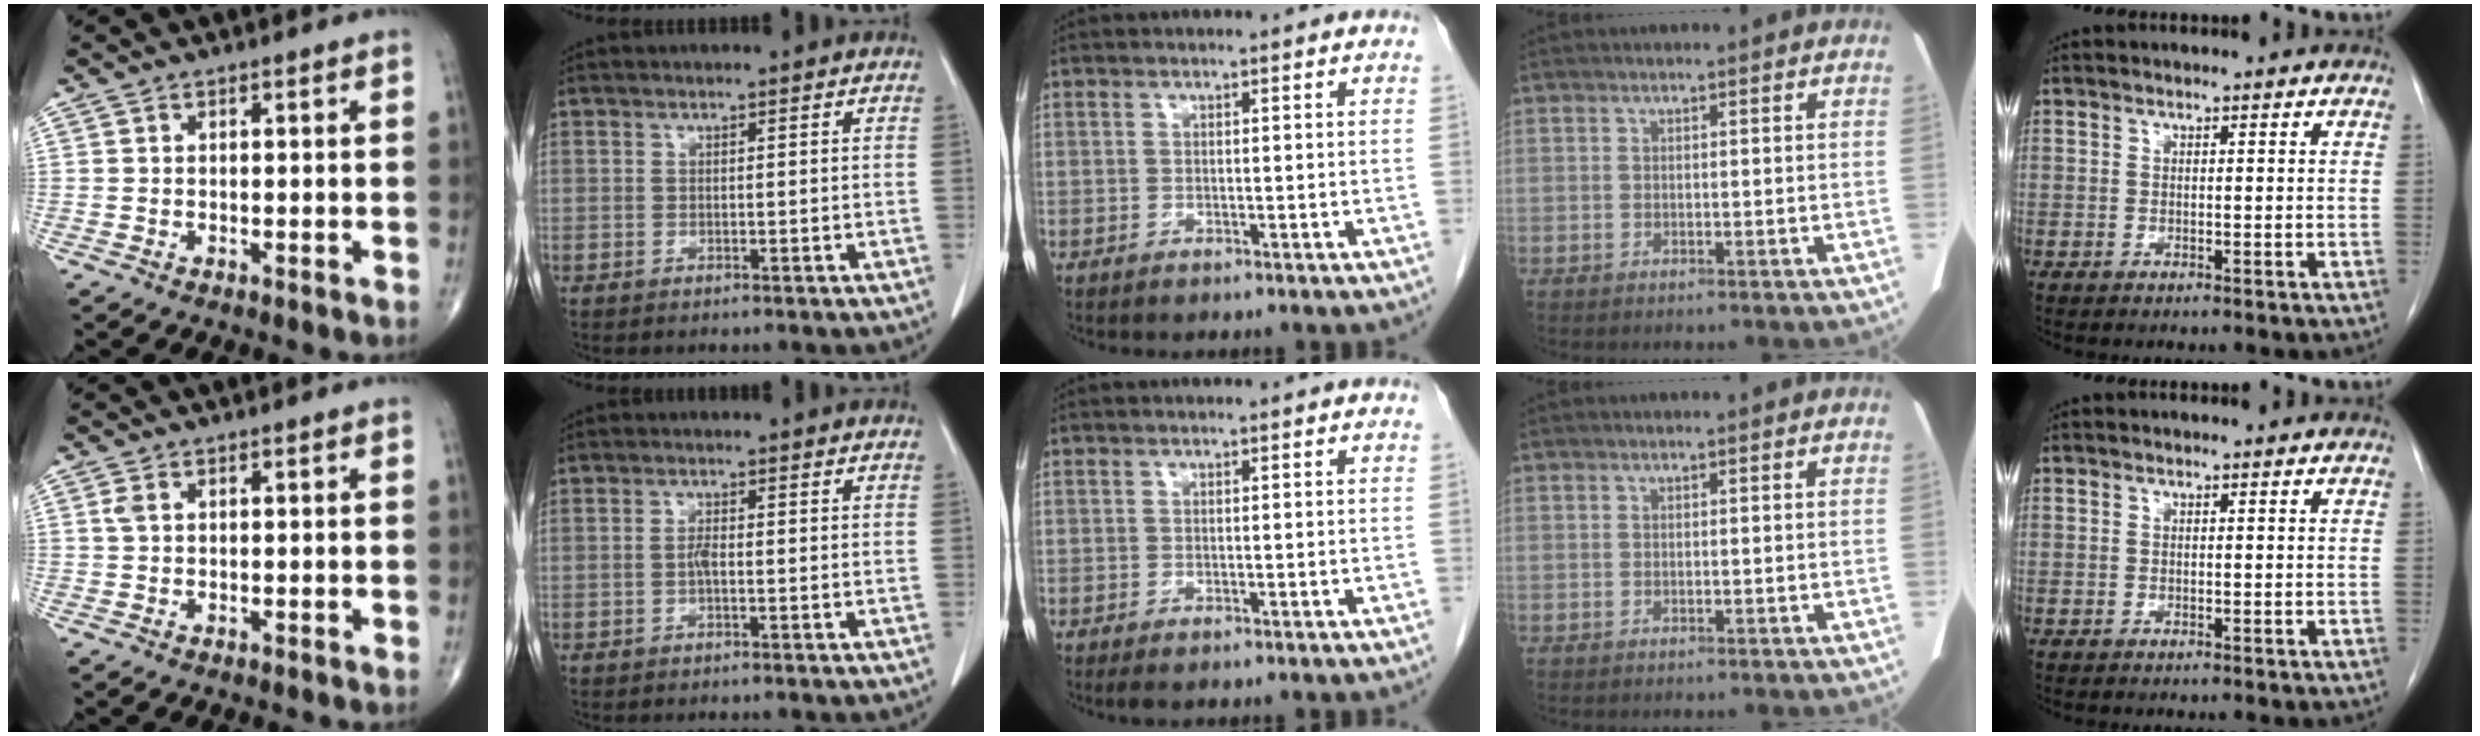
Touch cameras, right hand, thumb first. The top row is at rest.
{"thumb": {"total": 1.4, "force": [0.5, 0.8, 1.0], "torque": [-0.029, 0.008, 0.013]}, "index": {"total": 1.4, "force": [-0.3, 0.3, 1.3], "torque": [-0.028, 0.002, -0.008]}, "middle": {"total": 0.9, "force": [-0.5, 0.5, 0.7], "torque": [-0.013, -0.002, -0.003]}}